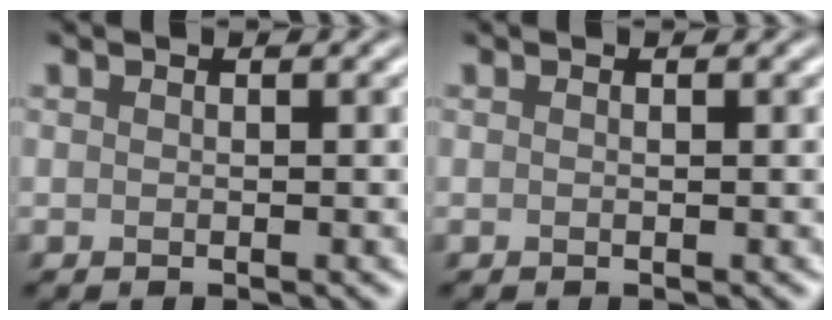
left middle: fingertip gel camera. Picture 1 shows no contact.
{"total": 0.0}